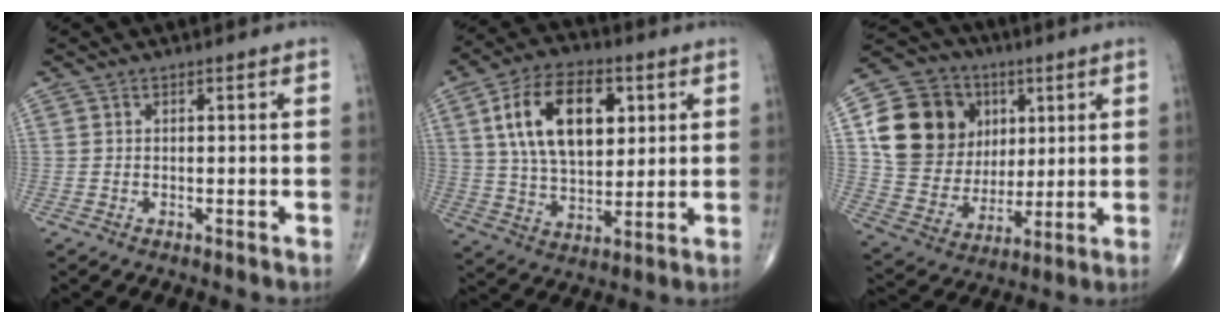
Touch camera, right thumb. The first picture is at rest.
{"total": 17.9, "force": [5.4, 10.1, 13.7], "torque": [-0.216, -0.006, 0.098]}
{"total": 19.5, "force": [5.1, 16.6, 8.9], "torque": [-0.124, 0.010, 0.108]}